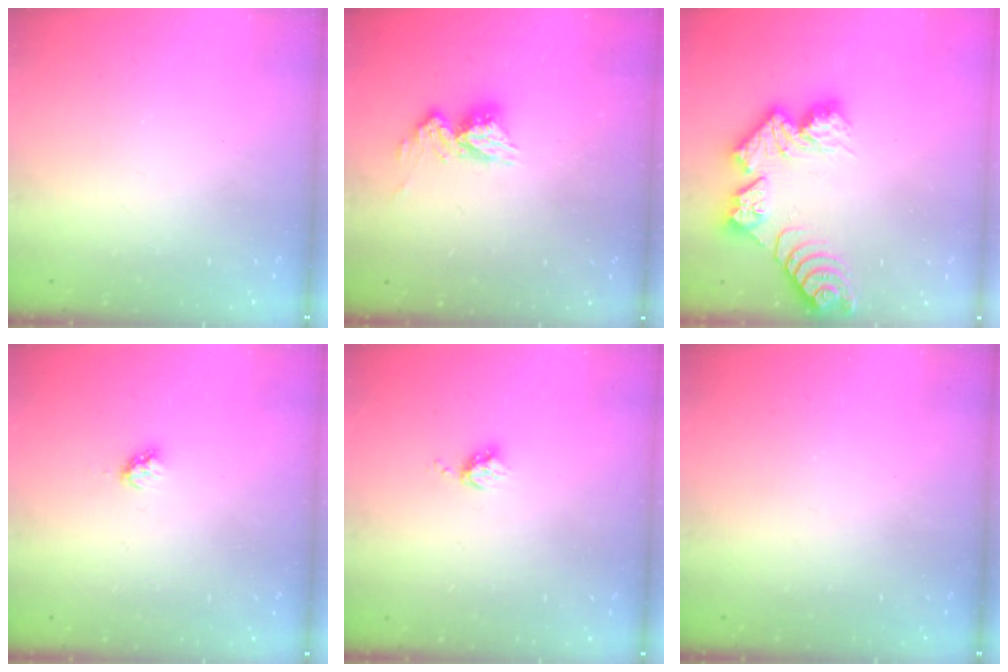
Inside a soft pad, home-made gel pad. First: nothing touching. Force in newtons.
{"total": 10.7, "press": 10.7, "slide": 1.0}
{"total": 12.7, "press": 12.6, "slide": 1.0}
{"total": 2.8, "press": 2.8, "slide": 0.2}
{"total": 4.2, "press": 4.1, "slide": 0.4}
{"total": 0.0}